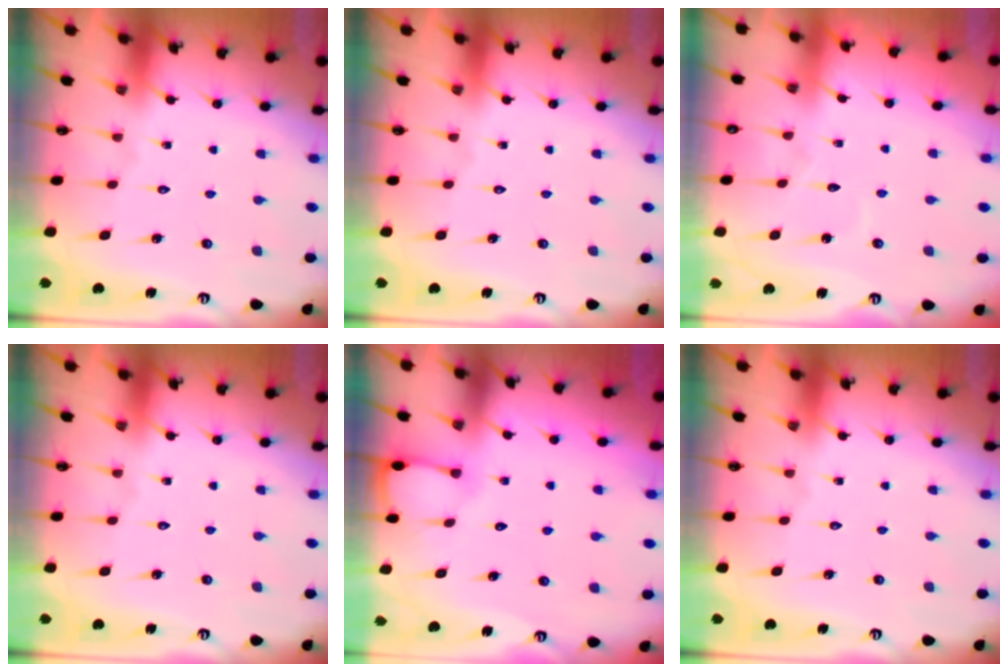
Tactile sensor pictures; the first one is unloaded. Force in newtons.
{"total": 0.0}
{"total": 2.7, "press": 2.7, "slide": 0.3}
{"total": 0.0}
{"total": 2.4, "press": 2.4, "slide": 0.3}
{"total": 0.0}